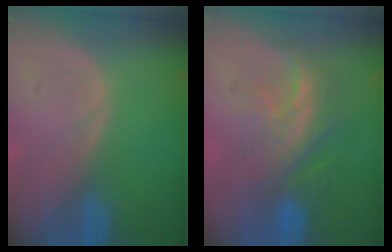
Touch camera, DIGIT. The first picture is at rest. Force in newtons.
{"total": 8.3, "press": 7.2, "slide": 4.0}